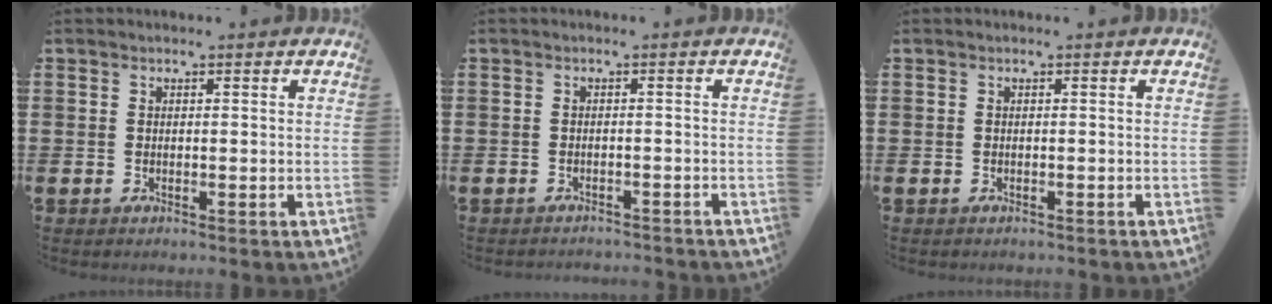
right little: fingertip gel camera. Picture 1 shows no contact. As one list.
[{"total": 1.0, "force": [-1.0, 0.0, -0.1], "torque": [-0.002, 0.001, -0.021]}, {"total": 0.0}]